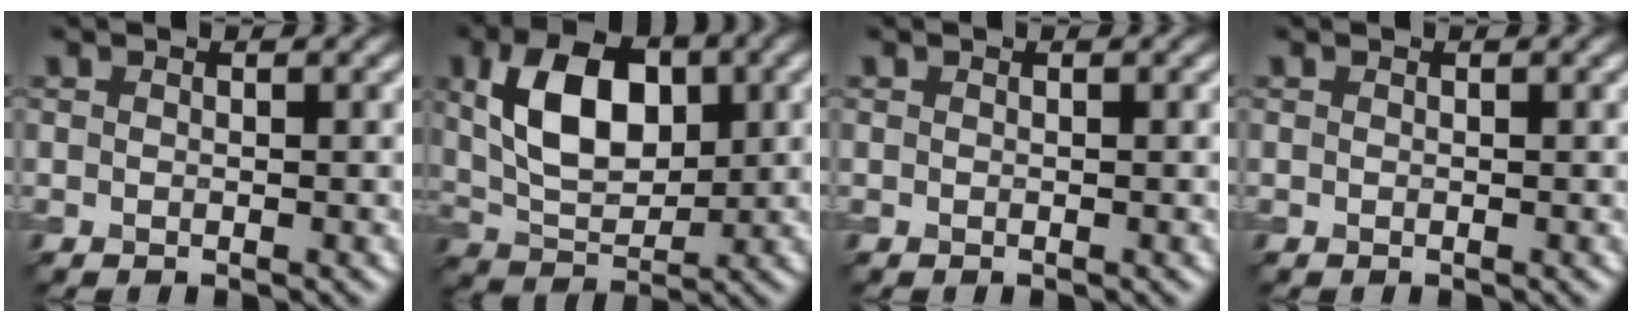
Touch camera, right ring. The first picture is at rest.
{"total": 8.1, "force": [1.9, 4.8, 6.3], "torque": [-0.113, 0.009, 0.033]}
{"total": 0.0}
{"total": 0.0}